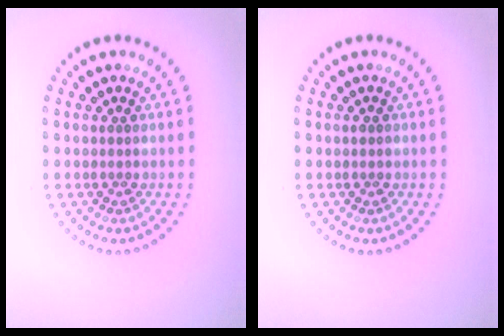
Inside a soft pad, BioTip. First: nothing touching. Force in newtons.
{"total": 0.7, "press": 0.7, "slide": 0.1}